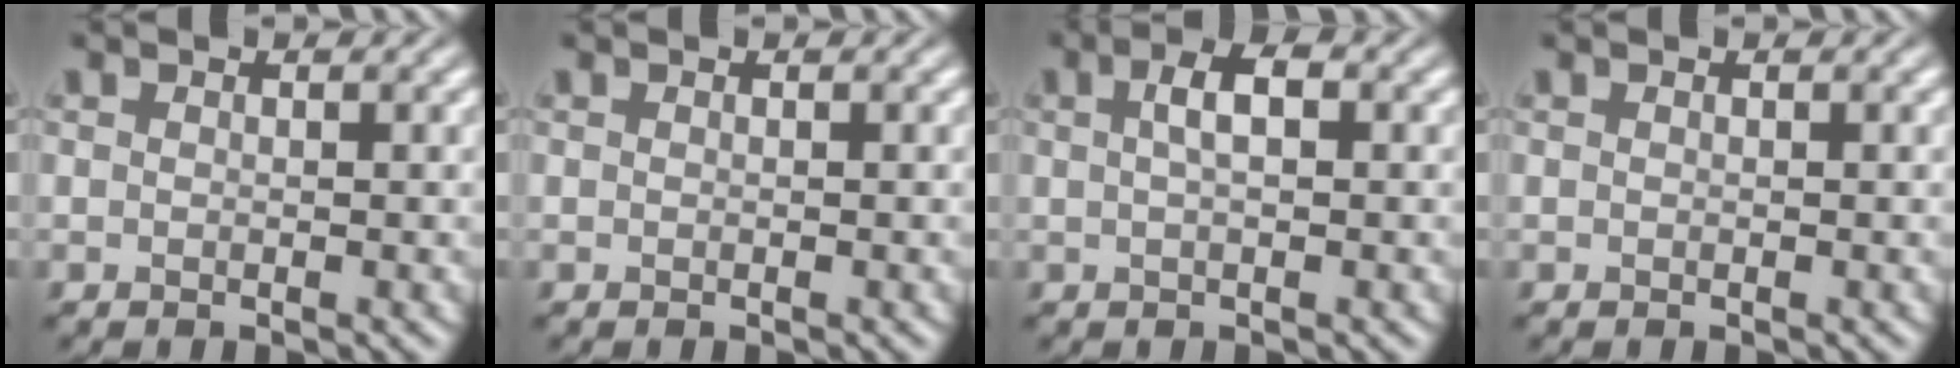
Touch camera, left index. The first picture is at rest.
{"total": 0.0}
{"total": 2.5, "force": [0.5, 0.9, 2.3], "torque": [-0.043, 0.008, 0.007]}
{"total": 0.0}